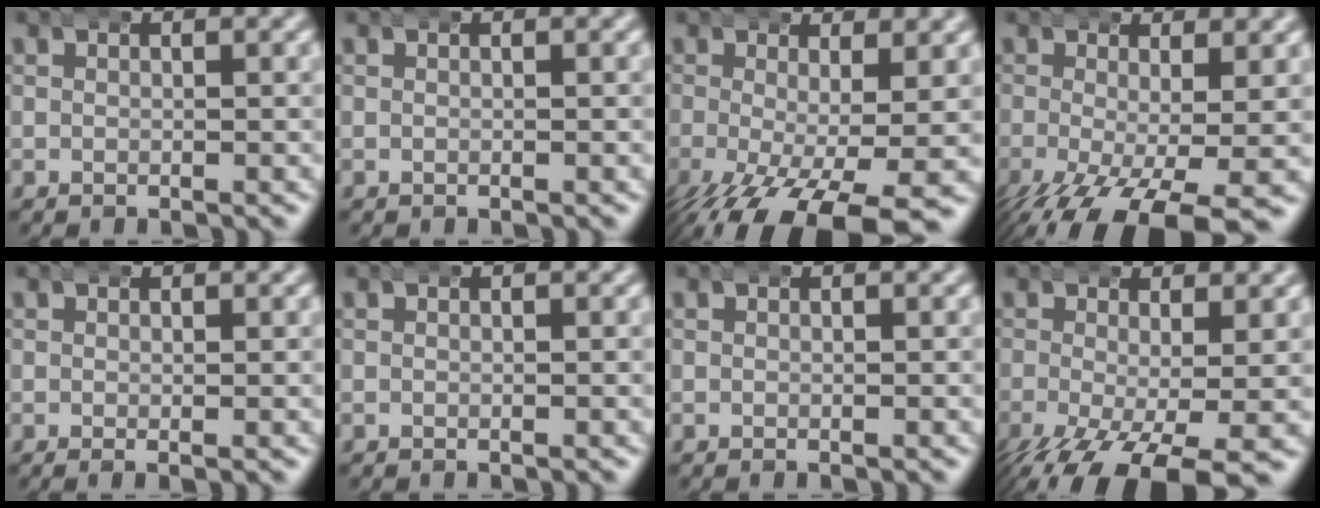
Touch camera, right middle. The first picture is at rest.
{"total": 0.0}
{"total": 8.8, "force": [-4.6, 3.3, 6.8], "torque": [-0.124, -0.037, -0.052]}
{"total": 8.1, "force": [-4.4, 3.0, 6.0], "torque": [-0.113, -0.037, -0.054]}
{"total": 0.8, "force": [0.2, 0.0, 0.8], "torque": [-0.015, 0.001, 0.000]}
{"total": 0.0}
{"total": 0.0}
{"total": 7.3, "force": [-4.0, 2.7, 5.5], "torque": [-0.106, -0.036, -0.047]}